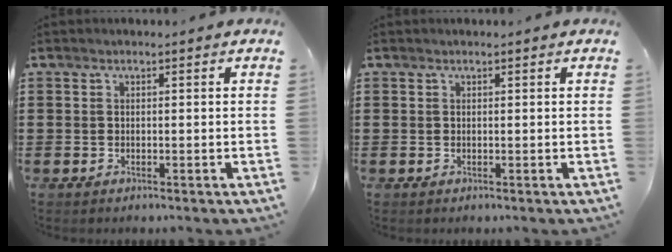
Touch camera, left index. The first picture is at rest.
{"total": 0.0}